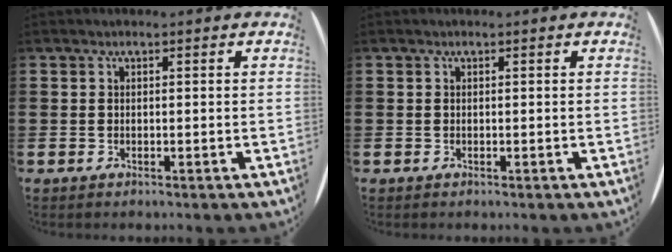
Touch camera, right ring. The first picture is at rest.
{"total": 0.0}